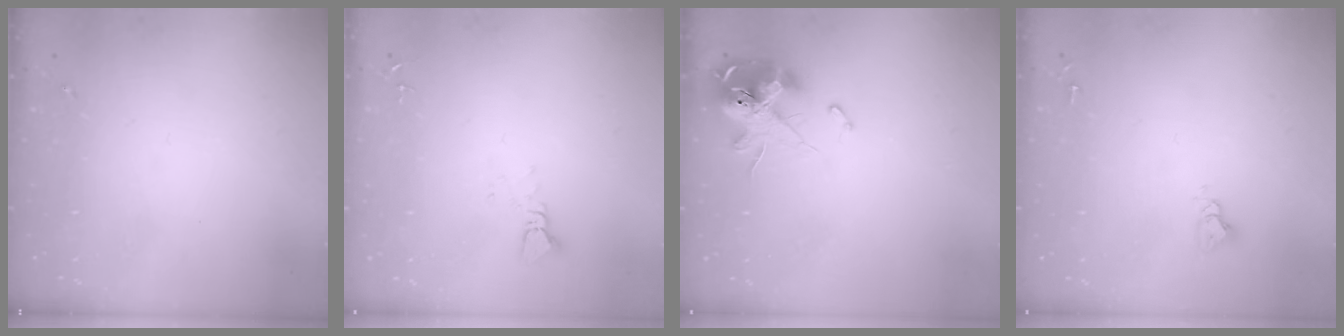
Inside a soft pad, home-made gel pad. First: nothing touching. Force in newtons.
{"total": 2.4, "press": 2.4, "slide": 0.1}
{"total": 13.9, "press": 13.8, "slide": 1.9}
{"total": 4.8, "press": 4.8, "slide": 0.3}